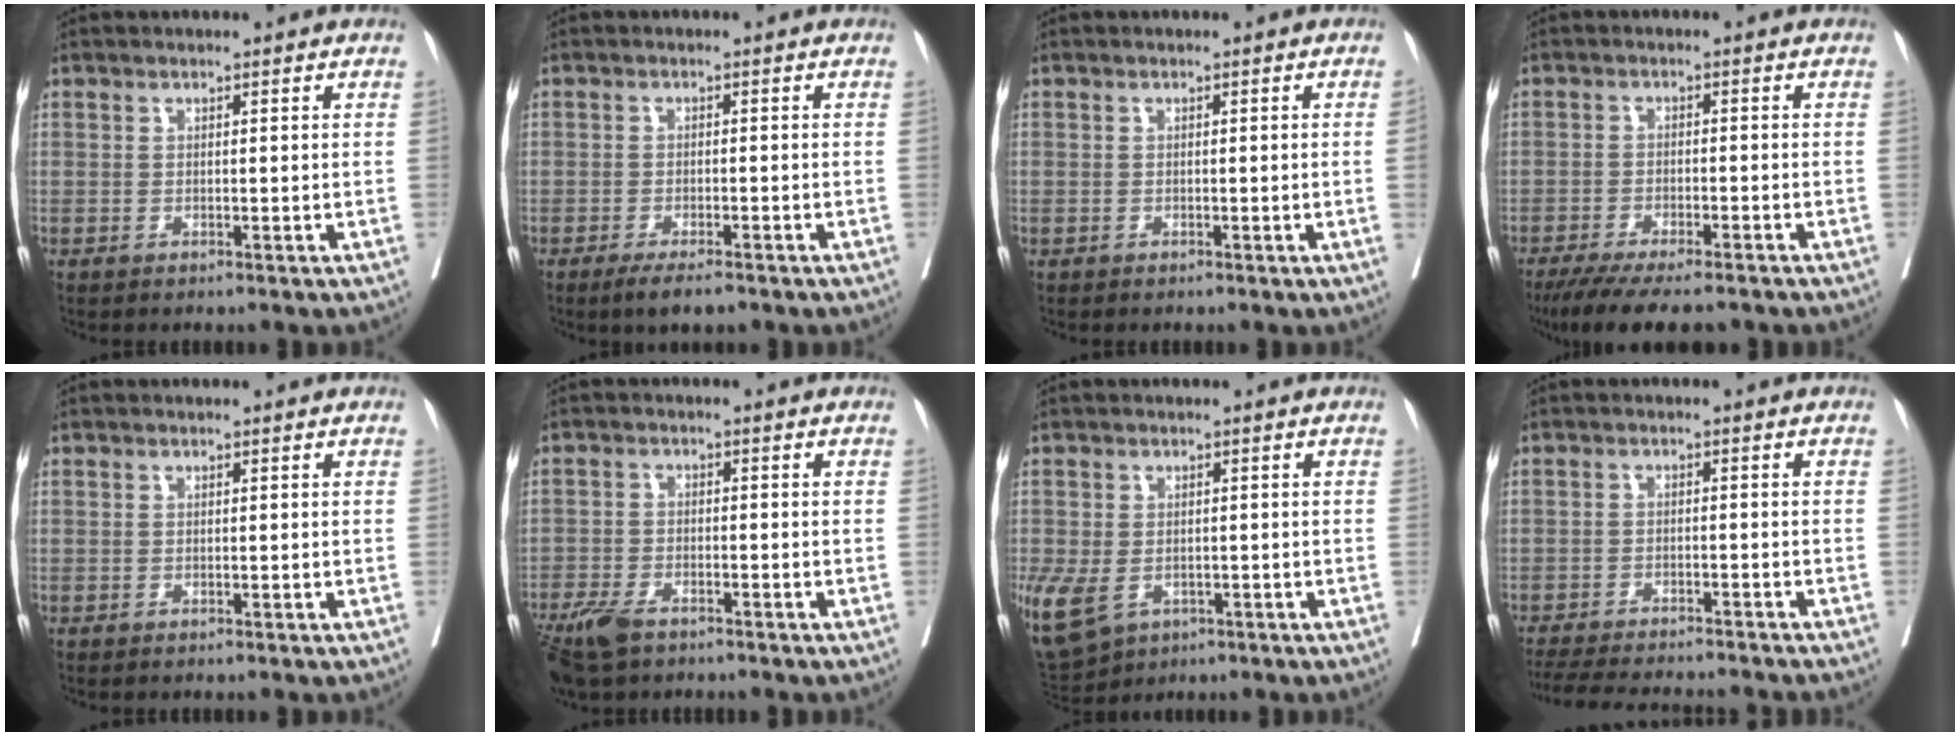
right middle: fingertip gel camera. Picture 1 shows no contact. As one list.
[{"total": 4.1, "force": [-3.0, 0.9, 2.7], "torque": [-0.040, -0.005, -0.047]}, {"total": 0.6, "force": [-0.1, -0.2, 0.6], "torque": [-0.004, 0.002, -0.002]}, {"total": 11.3, "force": [-9.4, 2.2, 5.9], "torque": [-0.083, -0.020, -0.141]}, {"total": 0.0}, {"total": 6.9, "force": [-5.1, 2.6, 3.9], "torque": [-0.073, -0.010, -0.093]}, {"total": 14.8, "force": [-5.9, 10.9, 8.1], "torque": [-0.225, -0.016, -0.080]}, {"total": 15.2, "force": [-13.9, 1.9, 5.8], "torque": [-0.111, -0.024, -0.192]}]